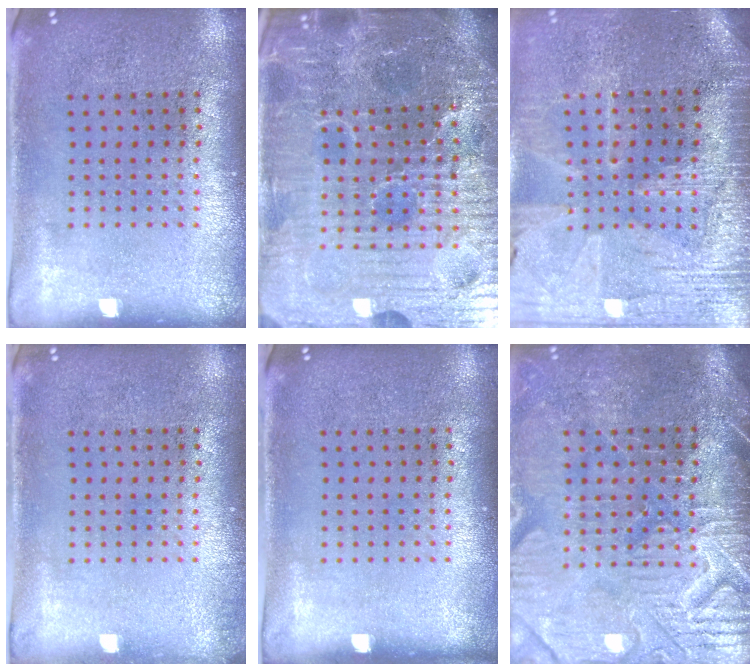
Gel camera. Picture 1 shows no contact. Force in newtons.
{"total": 7.0, "press": 6.3, "slide": 3.1}
{"total": 3.4, "press": 3.2, "slide": 1.2}
{"total": 0.6, "press": 0.6, "slide": 0.1}
{"total": 0.0}
{"total": 4.4, "press": 4.0, "slide": 1.8}